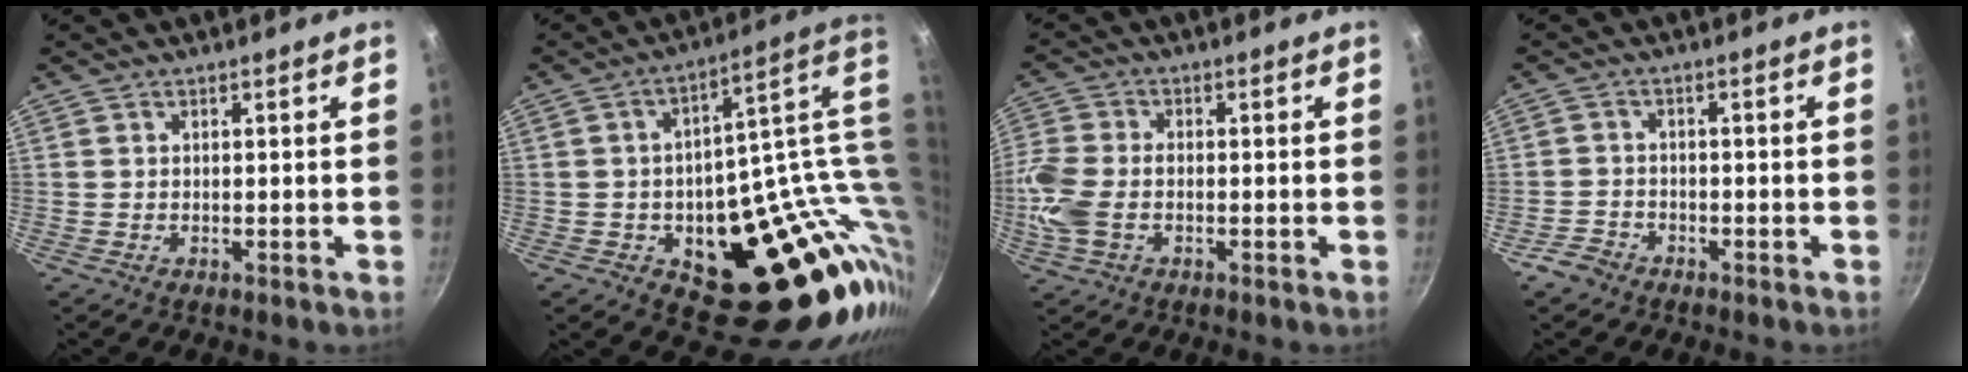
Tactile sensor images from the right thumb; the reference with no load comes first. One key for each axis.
{"total": 27.7, "fx": 8.7, "fy": 17.0, "fz": 20.1, "tx": -0.189, "ty": -0.008, "tz": 0.164}
{"total": 9.1, "fx": -2.0, "fy": 5.7, "fz": 6.8, "tx": -0.155, "ty": 0.007, "tz": -0.055}
{"total": 3.6, "fx": -2.6, "fy": 2.4, "fz": 0.9, "tx": -0.016, "ty": 0.029, "tz": -0.049}